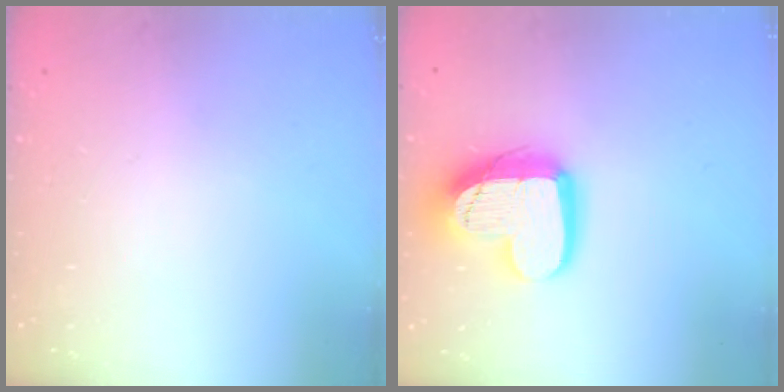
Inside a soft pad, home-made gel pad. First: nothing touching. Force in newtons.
{"total": 16.0, "press": 16.0, "slide": 1.4}